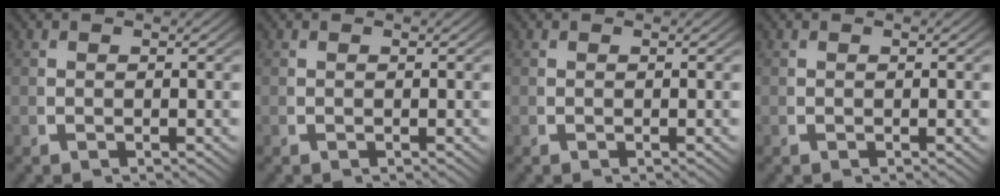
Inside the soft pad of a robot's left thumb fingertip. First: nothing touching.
{"total": 0.0}
{"total": 0.0}
{"total": 0.0}